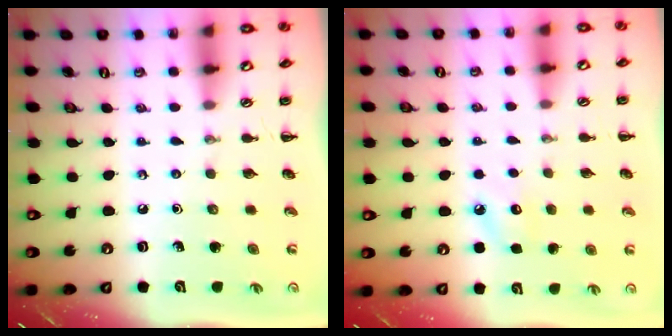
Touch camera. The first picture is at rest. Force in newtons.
{"total": 6.7, "press": 6.5, "slide": 1.6}